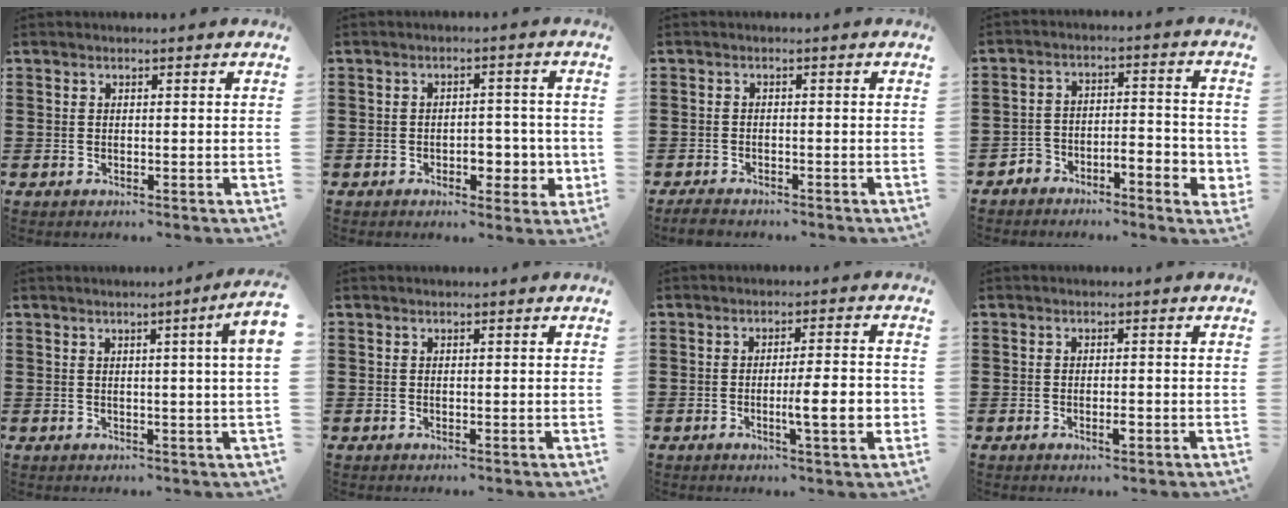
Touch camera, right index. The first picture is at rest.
{"total": 4.8, "force": [-1.6, 3.0, 3.4], "torque": [-0.045, 0.001, -0.031]}
{"total": 2.0, "force": [-1.9, 0.4, 0.4], "torque": [-0.018, 0.000, -0.043]}
{"total": 4.0, "force": [-3.5, 1.5, 1.4], "torque": [-0.028, 0.008, -0.072]}
{"total": 3.4, "force": [0.9, -0.8, 3.2], "torque": [-0.057, -0.009, 0.012]}
{"total": 0.0}
{"total": 7.3, "force": [-1.6, 1.0, 7.0], "torque": [-0.106, -0.008, -0.027]}
{"total": 1.7, "force": [-0.8, 0.5, 1.5], "torque": [-0.027, -0.001, -0.013]}